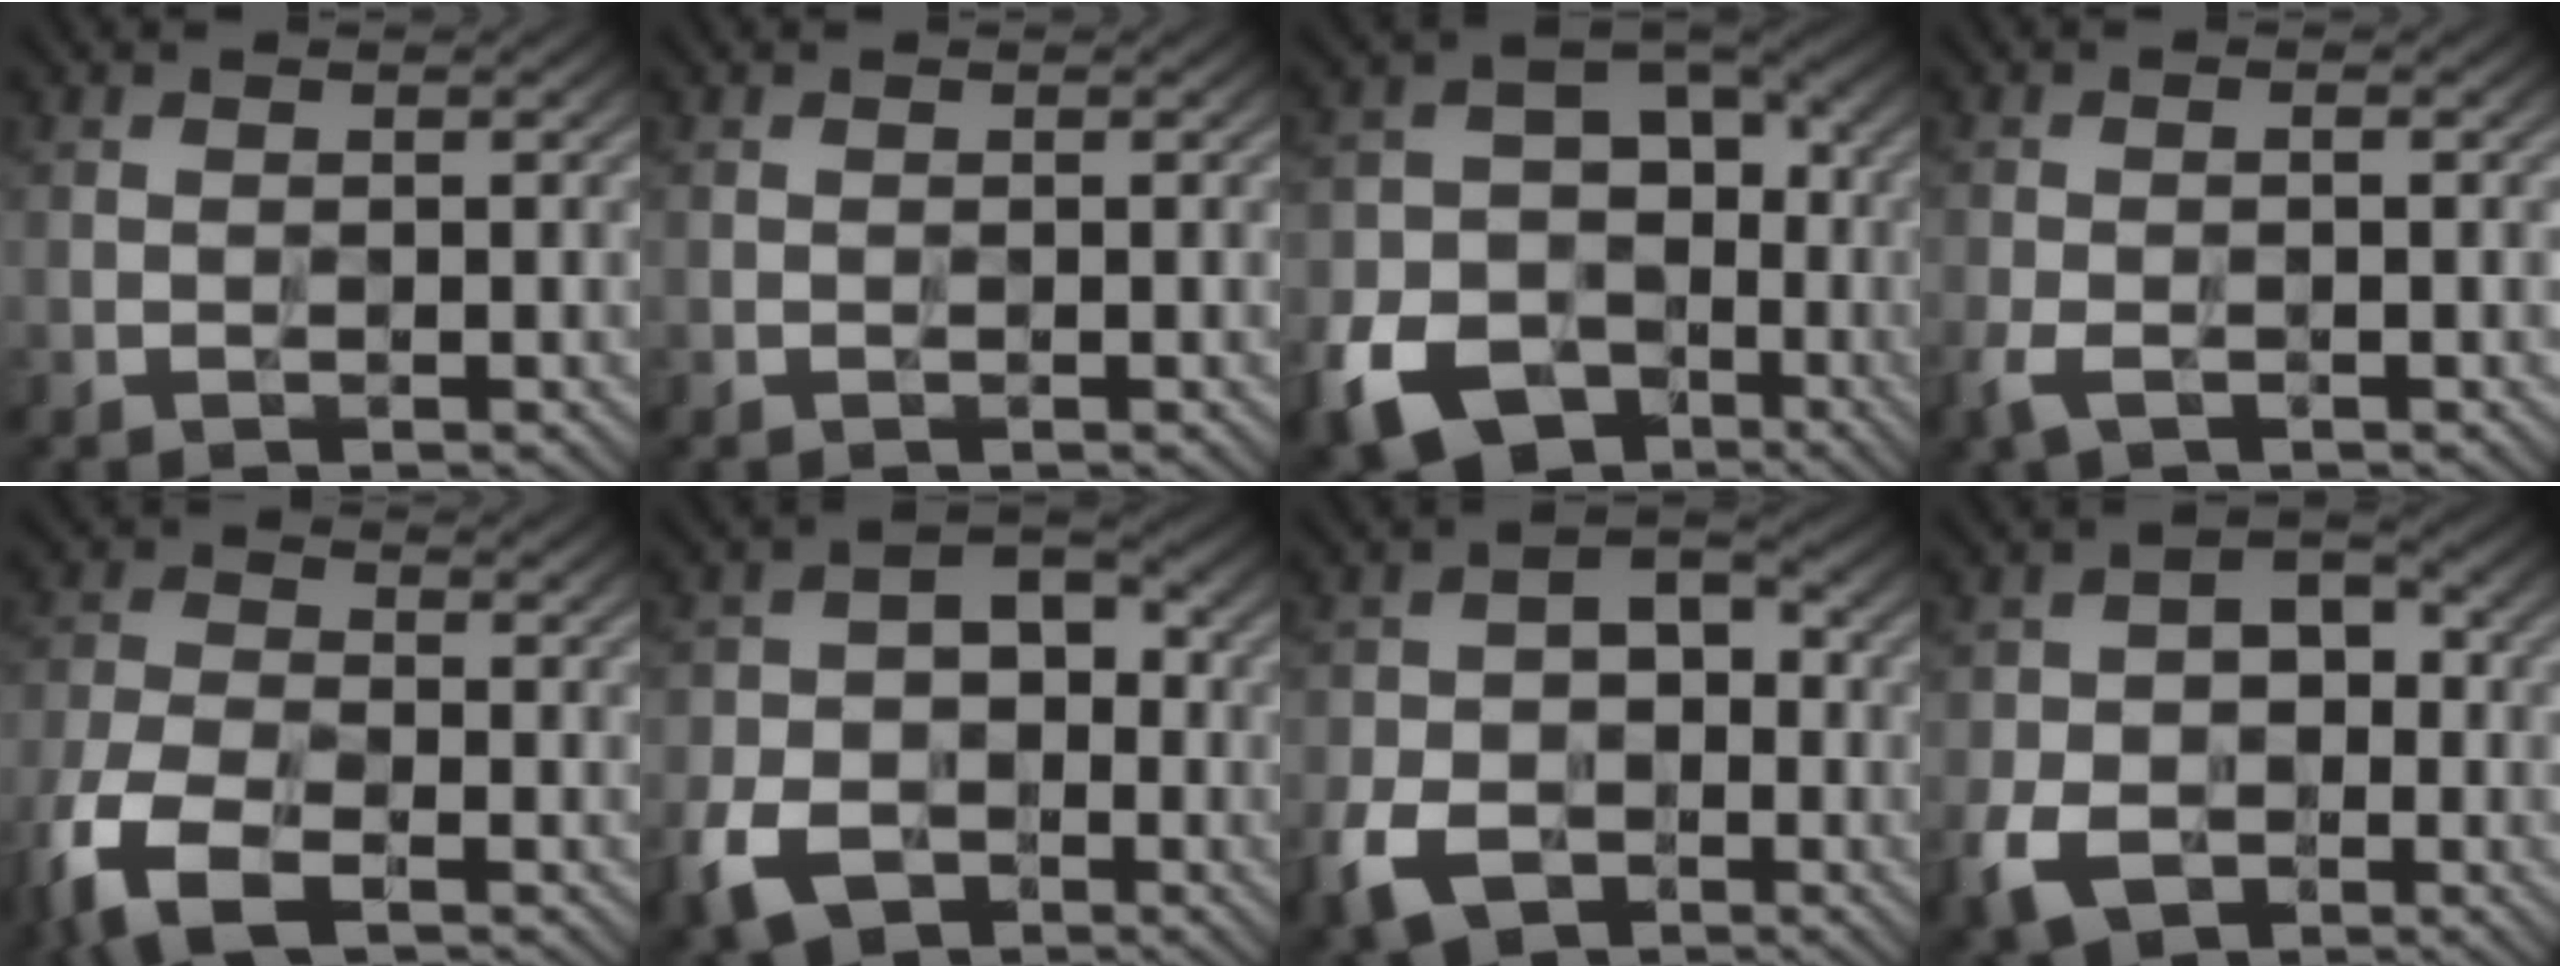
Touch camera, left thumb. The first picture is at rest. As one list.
[{"total": 0.0}, {"total": 14.2, "force": [-6.1, 10.3, 7.6], "torque": [-0.156, -0.033, -0.110]}, {"total": 2.8, "force": [-1.3, 1.0, 2.2], "torque": [-0.056, -0.004, -0.031]}, {"total": 9.1, "force": [-5.4, 4.1, 6.1], "torque": [-0.147, -0.017, -0.118]}, {"total": 10.8, "force": [-4.7, 7.5, 6.2], "torque": [-0.124, -0.021, -0.099]}, {"total": 9.9, "force": [-4.2, 6.7, 5.9], "torque": [-0.120, -0.016, -0.087]}, {"total": 9.4, "force": [-3.5, 6.8, 5.4], "torque": [-0.108, -0.017, -0.072]}]